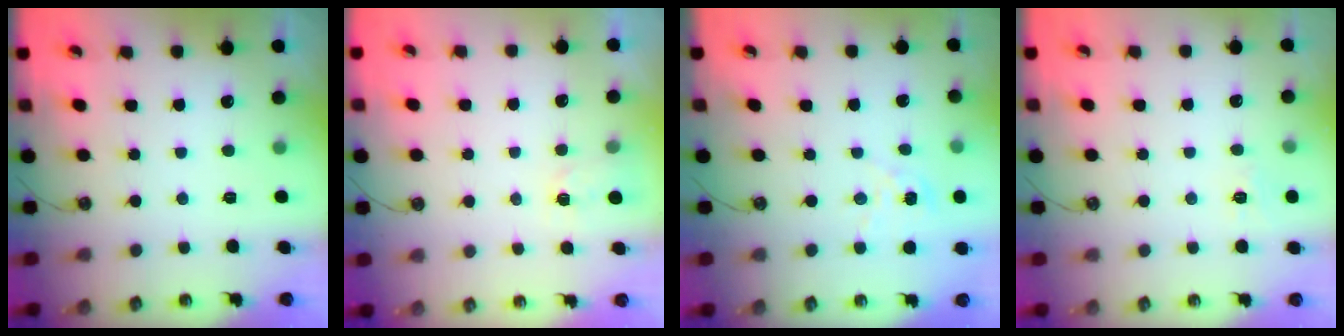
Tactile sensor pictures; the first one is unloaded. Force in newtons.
{"total": 2.7, "press": 2.6, "slide": 0.4}
{"total": 2.9, "press": 2.9, "slide": 0.4}
{"total": 6.5, "press": 6.4, "slide": 0.7}